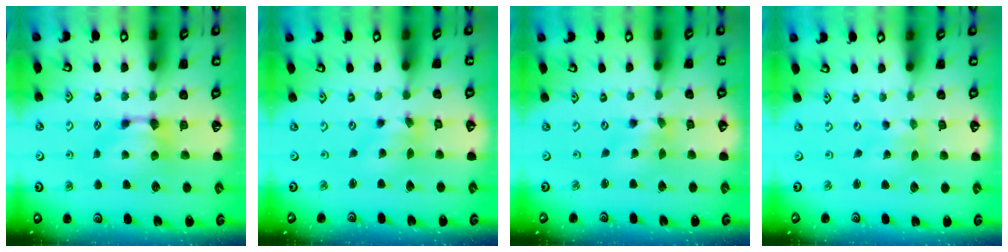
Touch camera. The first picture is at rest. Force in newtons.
{"total": 1.2, "press": 0.2, "slide": 1.1}
{"total": 1.5, "press": 1.0, "slide": 1.1}
{"total": 5.8, "press": 5.8, "slide": 0.5}